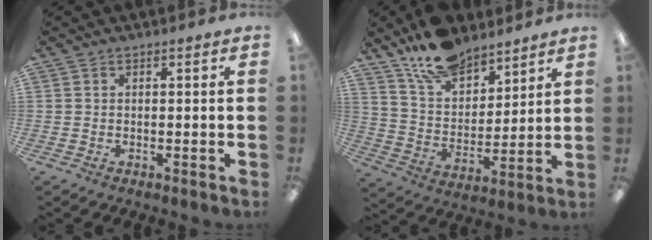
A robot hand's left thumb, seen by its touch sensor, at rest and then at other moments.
{"total": 14.2, "force": [11.1, 7.1, 5.3], "torque": [-0.102, -0.063, 0.208]}